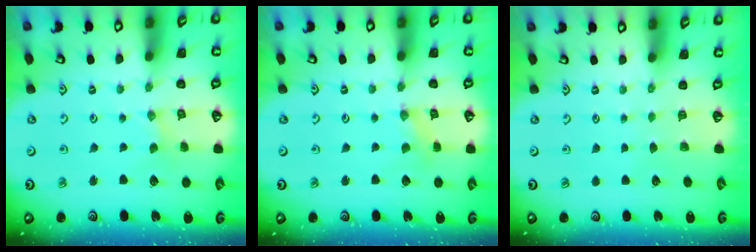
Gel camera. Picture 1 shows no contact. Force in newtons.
{"total": 1.0, "press": 1.0, "slide": 0.2}
{"total": 0.0}